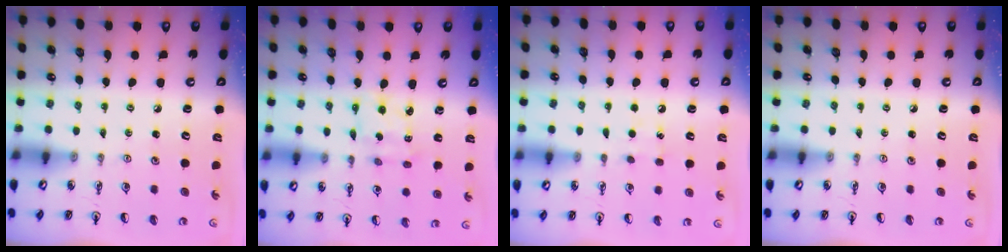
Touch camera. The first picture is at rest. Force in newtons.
{"total": 2.3, "press": 2.3, "slide": 0.3}
{"total": 5.6, "press": 5.6, "slide": 0.6}
{"total": 0.0}